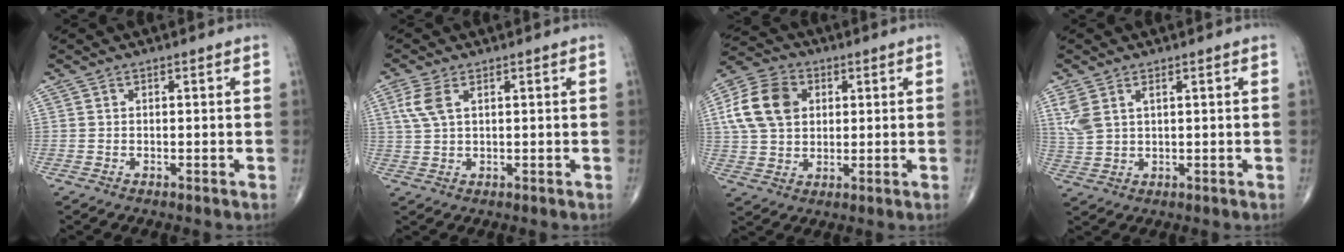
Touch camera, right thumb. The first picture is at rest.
{"total": 4.4, "force": [1.7, 2.1, 3.5], "torque": [-0.091, 0.008, 0.039]}
{"total": 12.8, "force": [2.9, 9.4, 8.2], "torque": [-0.141, 0.009, 0.049]}
{"total": 5.1, "force": [2.2, 2.7, 3.7], "torque": [-0.092, 0.002, 0.054]}